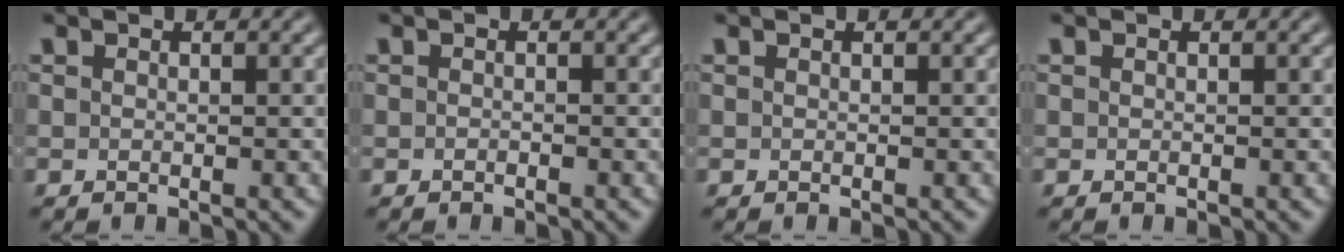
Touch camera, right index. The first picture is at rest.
{"total": 0.7, "force": [-0.5, -0.5, 0.0], "torque": [0.000, -0.002, -0.007]}
{"total": 0.0}
{"total": 0.0}